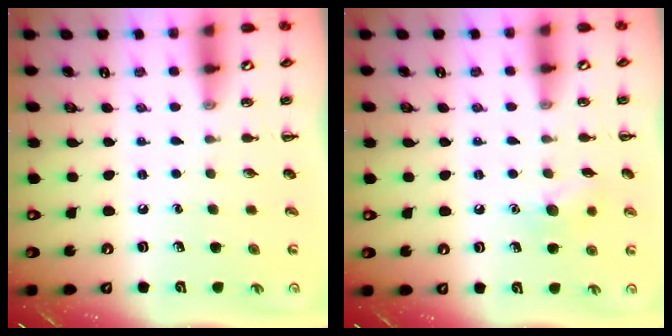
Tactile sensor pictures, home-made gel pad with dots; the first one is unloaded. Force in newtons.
{"total": 8.2, "press": 8.0, "slide": 1.9}